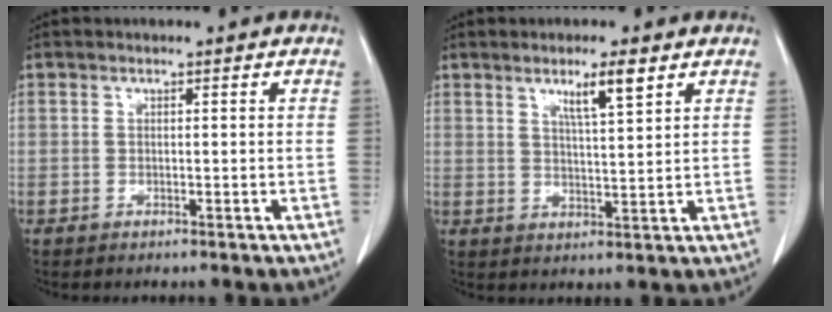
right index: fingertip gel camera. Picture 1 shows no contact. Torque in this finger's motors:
{"motor_torque": [0.42, 0.42, 0.14, 0.07]}